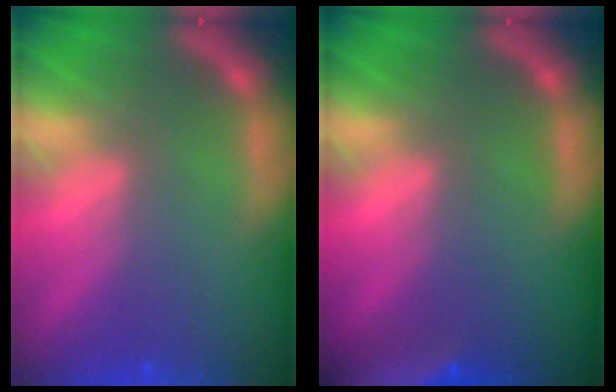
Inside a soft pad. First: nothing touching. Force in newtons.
{"total": 10.0}